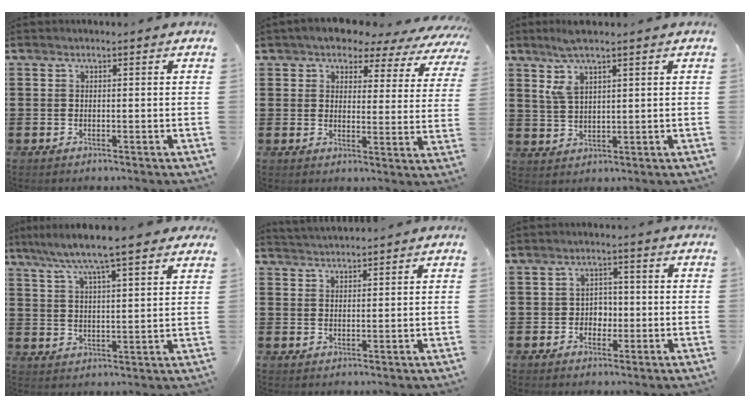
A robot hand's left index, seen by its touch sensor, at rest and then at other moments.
{"total": 4.3, "force": [3.9, 1.4, 1.1], "torque": [-0.046, -0.018, 0.065]}
{"total": 5.2, "force": [3.1, 1.1, 4.0], "torque": [-0.086, 0.004, 0.055]}
{"total": 7.3, "force": [6.0, 0.3, 4.2], "torque": [-0.102, -0.019, 0.101]}
{"total": 2.2, "force": [2.2, -0.2, -0.3], "torque": [0.000, -0.002, 0.042]}
{"total": 3.0, "force": [-0.8, 2.5, 1.4], "torque": [-0.027, 0.002, -0.022]}